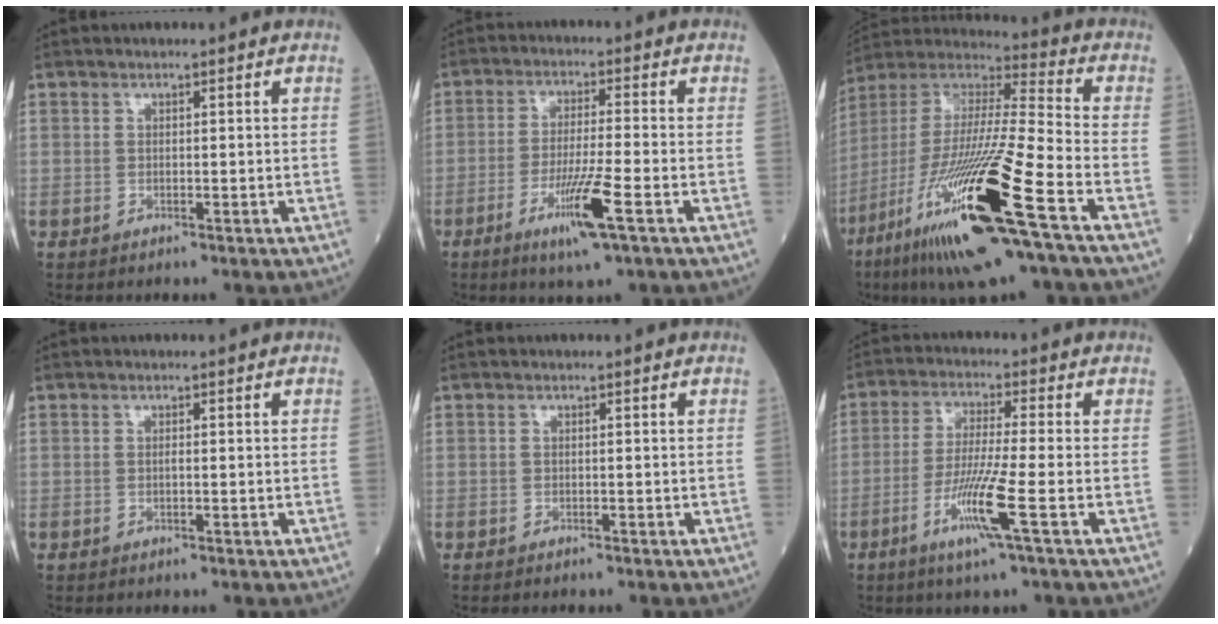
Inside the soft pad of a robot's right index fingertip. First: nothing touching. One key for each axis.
{"total": 8.2, "fx": -3.8, "fy": -0.3, "fz": 7.3, "tx": -0.138, "ty": -0.018, "tz": -0.069}
{"total": 23.8, "fx": -11.3, "fy": 1.3, "fz": 20.9, "tx": -0.421, "ty": -0.054, "tz": -0.212}
{"total": 0.0}
{"total": 0.8, "fx": -0.7, "fy": 0.1, "fz": 0.3, "tx": -0.006, "ty": -0.001, "tz": -0.011}
{"total": 8.4, "fx": -3.4, "fy": -1.0, "fz": 7.7, "tx": -0.153, "ty": -0.019, "tz": -0.070}